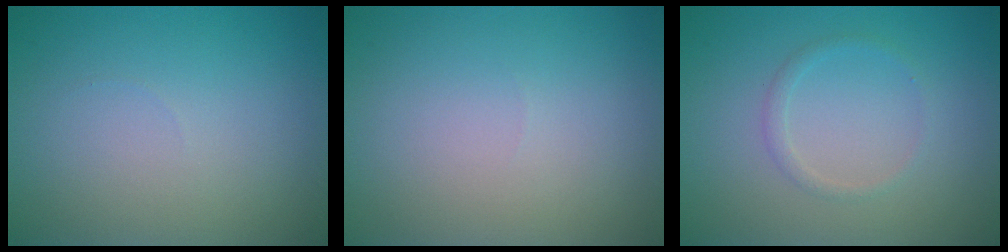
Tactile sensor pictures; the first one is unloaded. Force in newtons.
{"total": 0.0}
{"total": 1.0, "press": 1.0, "slide": 0.1}